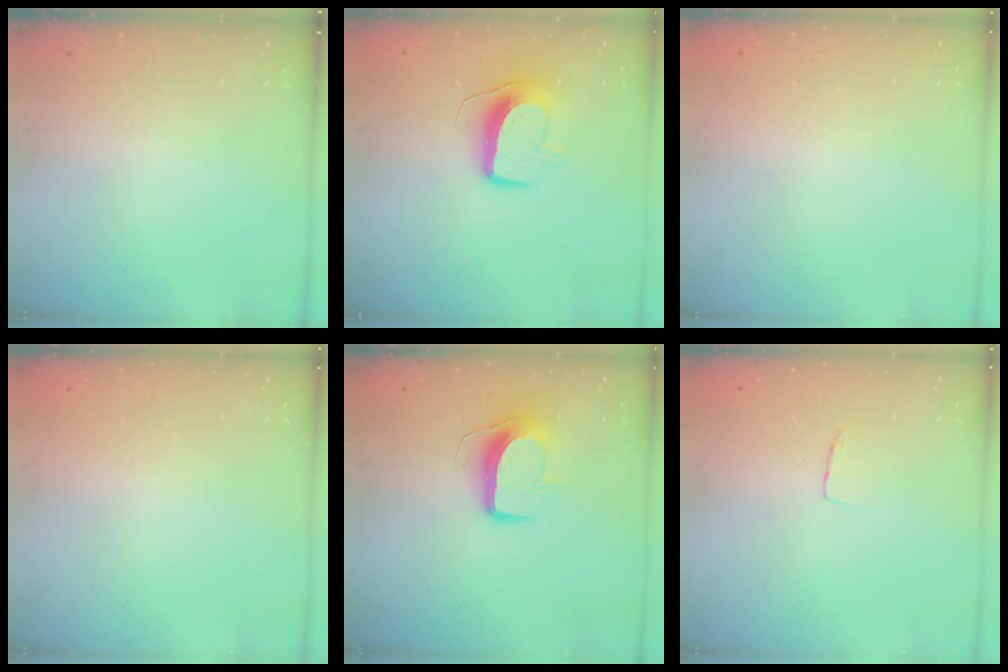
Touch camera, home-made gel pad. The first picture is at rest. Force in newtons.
{"total": 10.4, "press": 10.3, "slide": 0.8}
{"total": 0.0}
{"total": 0.0}
{"total": 9.9, "press": 9.9, "slide": 0.3}
{"total": 3.1, "press": 3.1, "slide": 0.1}